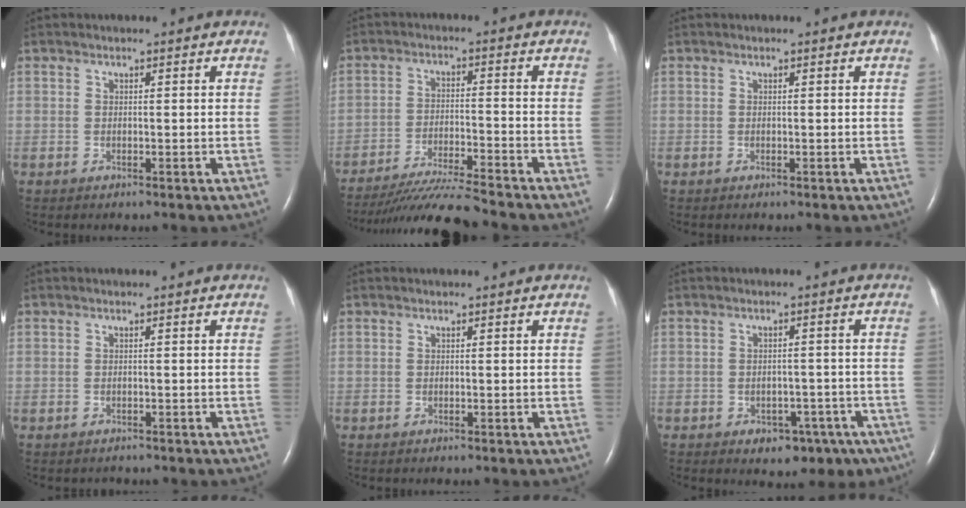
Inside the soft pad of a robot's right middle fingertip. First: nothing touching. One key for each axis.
{"total": 10.8, "fx": -10.0, "fy": -1.3, "fz": 4.0, "tx": -0.066, "ty": -0.021, "tz": -0.175}
{"total": 0.0}
{"total": 0.0}
{"total": 0.0}
{"total": 7.0, "fx": -4.3, "fy": 4.4, "fz": 3.3, "tx": -0.025, "ty": 0.018, "tz": -0.051}